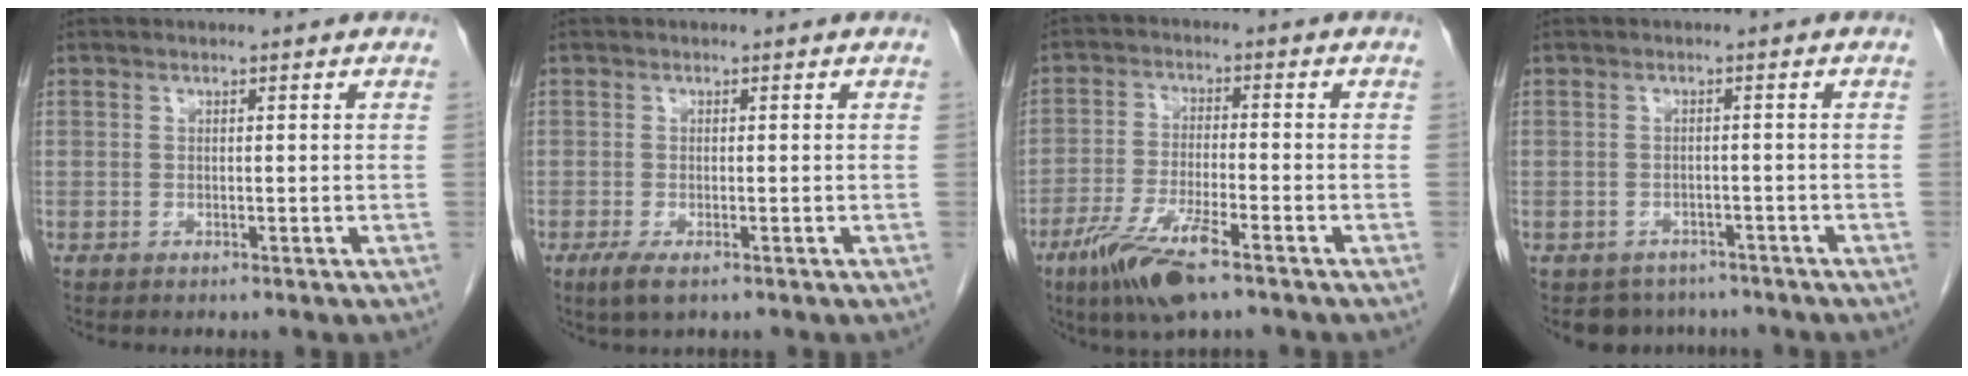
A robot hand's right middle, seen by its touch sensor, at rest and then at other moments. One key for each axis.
{"total": 2.6, "fx": -1.3, "fy": 0.6, "fz": 2.1, "tx": -0.048, "ty": -0.008, "tz": -0.023}
{"total": 9.5, "fx": -6.0, "fy": 1.3, "fz": 7.3, "tx": -0.148, "ty": -0.021, "tz": -0.108}
{"total": 4.5, "fx": -3.7, "fy": 2.5, "fz": -0.1, "tx": 0.005, "ty": 0.006, "tz": -0.050}